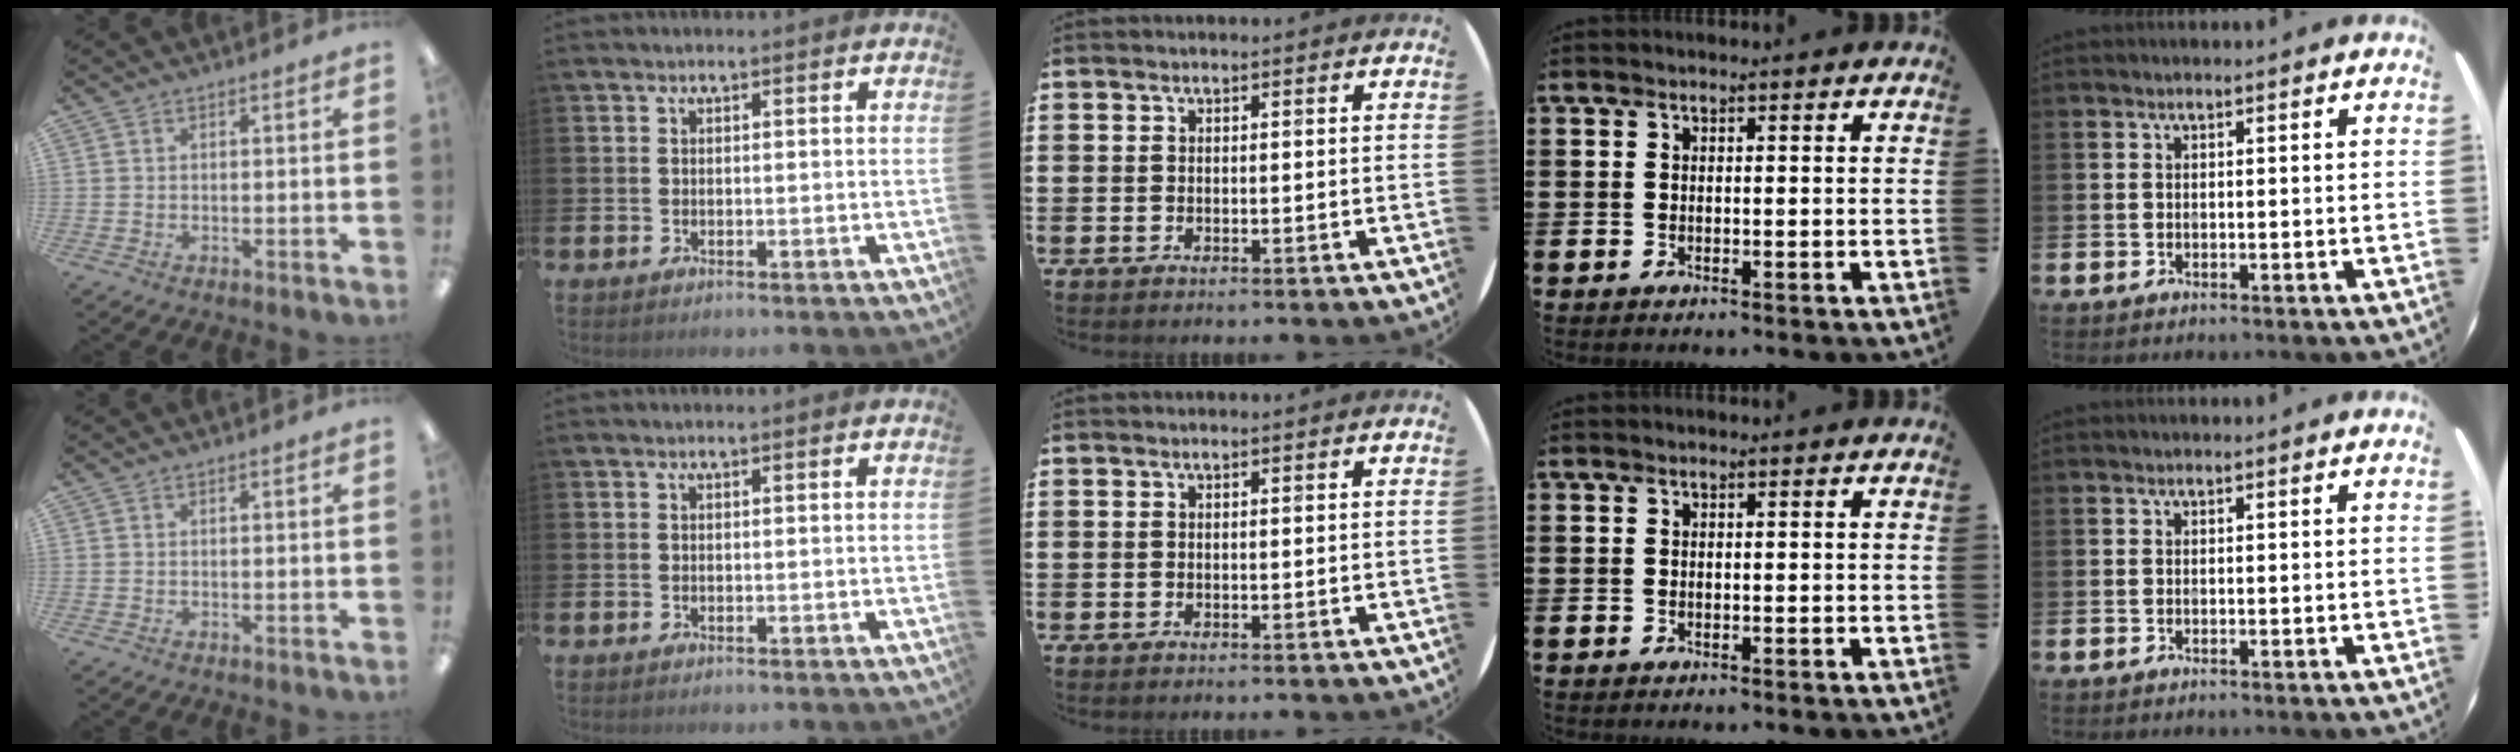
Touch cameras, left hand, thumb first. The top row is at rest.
{}